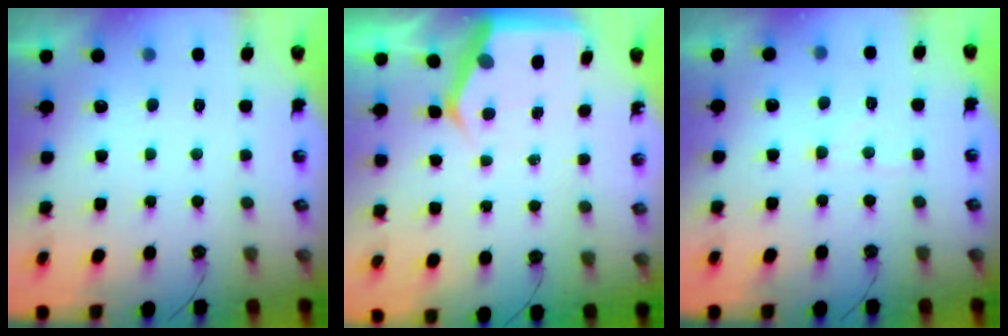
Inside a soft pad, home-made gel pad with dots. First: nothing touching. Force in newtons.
{"total": 5.3, "press": 5.2, "slide": 0.5}
{"total": 4.8, "press": 4.8, "slide": 0.6}